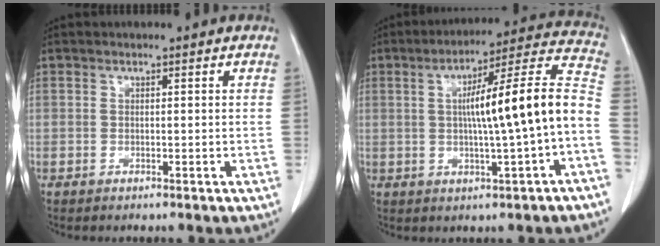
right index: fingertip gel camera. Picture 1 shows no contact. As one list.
[{"total": 15.0, "force": [-1.2, 0.0, 15.0], "torque": [-0.218, 0.027, -0.019]}]